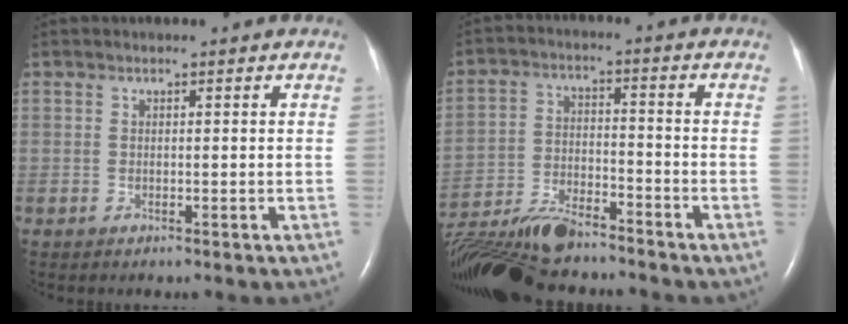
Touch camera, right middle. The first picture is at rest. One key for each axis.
{"total": 18.5, "fx": -15.7, "fy": 4.5, "fz": 8.7, "tx": -0.219, "ty": -0.027, "tz": -0.270}